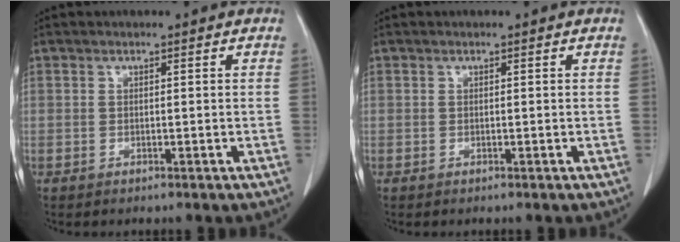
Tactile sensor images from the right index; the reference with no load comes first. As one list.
[{"total": 0.0}]